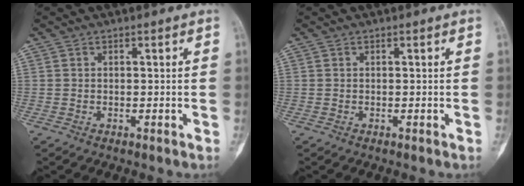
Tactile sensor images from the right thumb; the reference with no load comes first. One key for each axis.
{"total": 0.0}